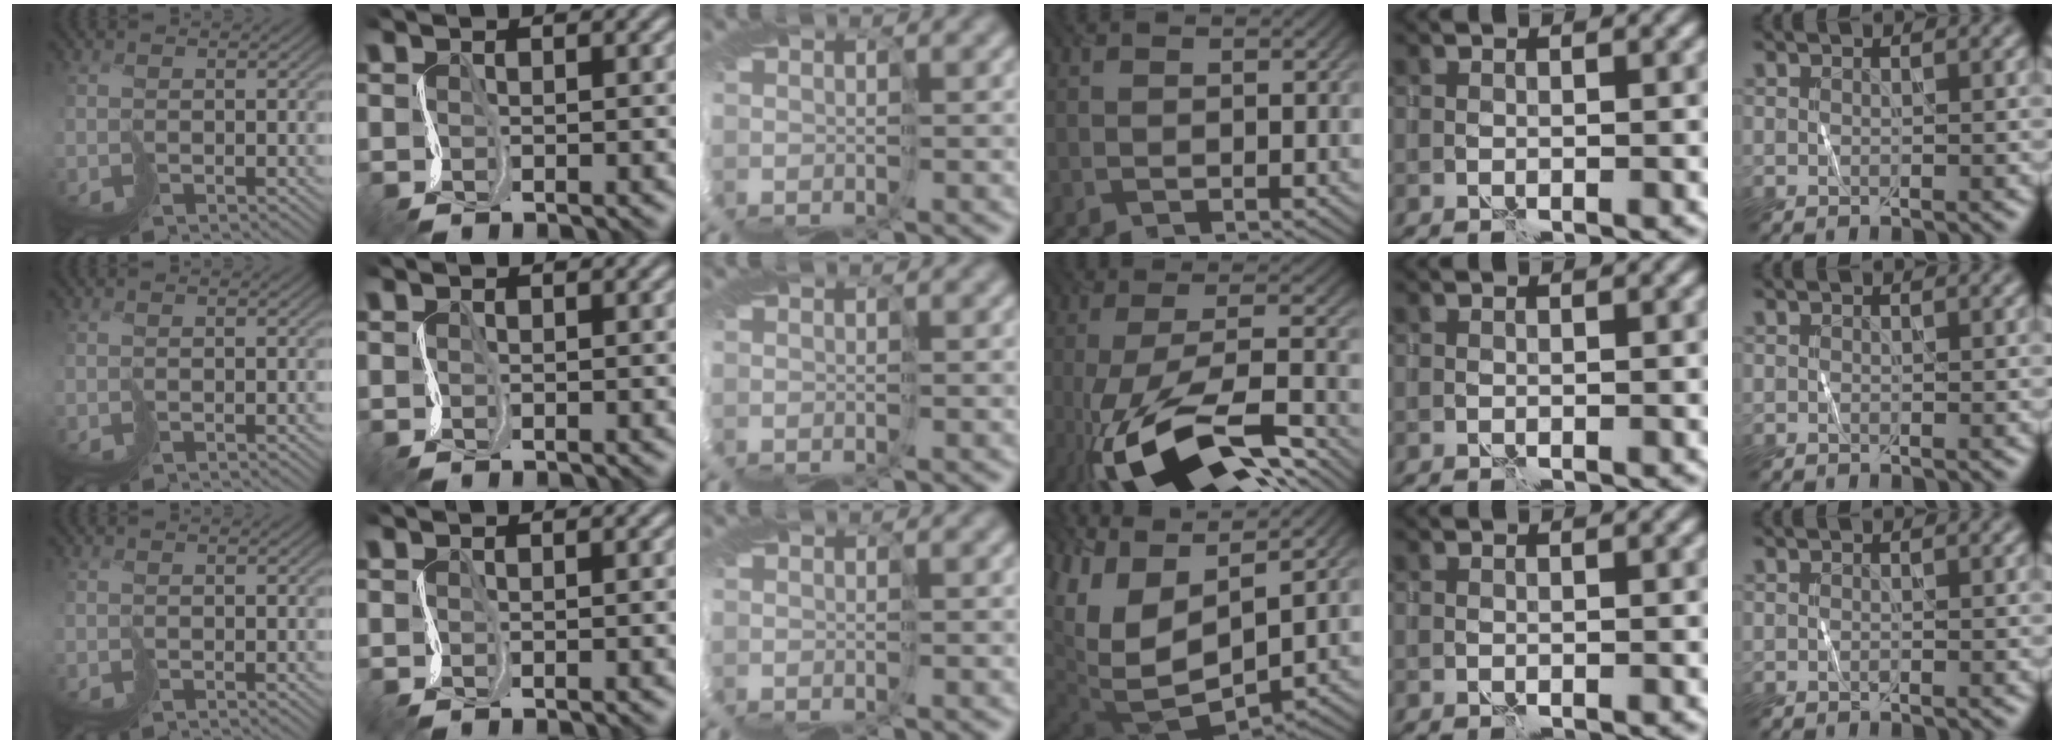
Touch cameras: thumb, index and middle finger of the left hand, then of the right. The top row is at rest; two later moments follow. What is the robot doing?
{"motion": "cut", "object": "paper bag"}